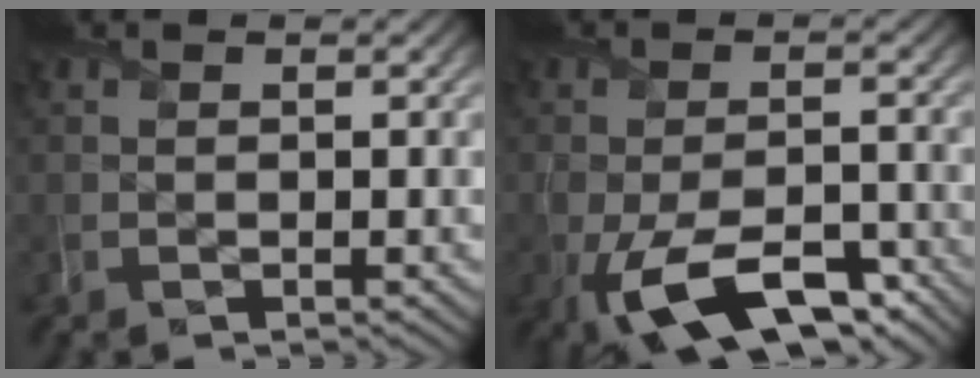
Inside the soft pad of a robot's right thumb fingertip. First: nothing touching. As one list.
[{"total": 11.1, "force": [-6.1, 4.9, 7.9], "torque": [-0.150, -0.021, -0.100]}]